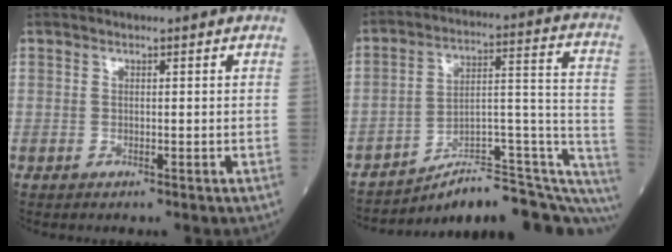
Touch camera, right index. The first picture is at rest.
{"total": 23.2, "force": [-17.7, 5.1, 14.2], "torque": [-0.145, 0.057, -0.243]}